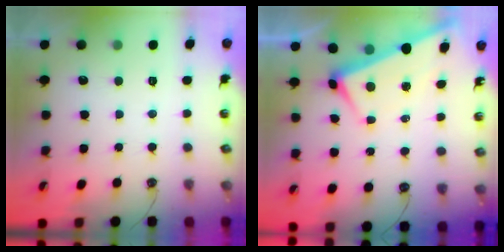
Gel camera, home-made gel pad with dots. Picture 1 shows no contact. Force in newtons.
{"total": 3.0, "press": 2.9, "slide": 0.6}